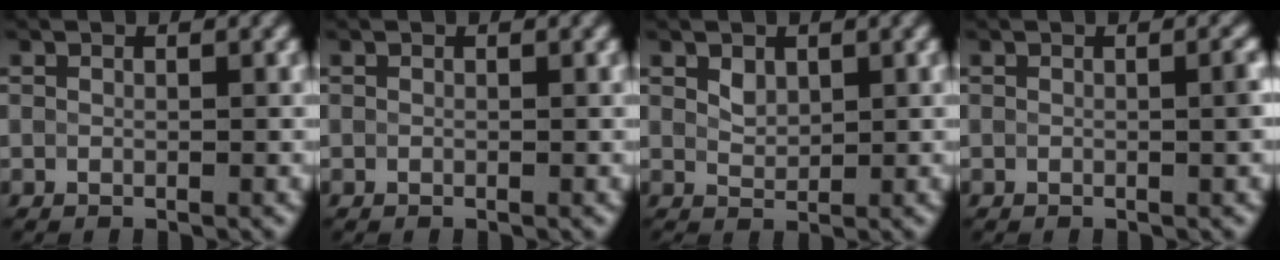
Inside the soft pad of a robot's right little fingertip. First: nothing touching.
{"total": 0.0}
{"total": 1.3, "force": [0.8, 0.7, 0.6], "torque": [-0.014, 0.000, 0.019]}
{"total": 0.9, "force": [-0.1, 0.1, 0.8], "torque": [-0.014, 0.001, 0.001]}